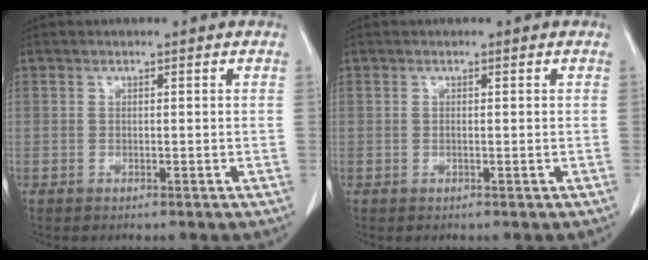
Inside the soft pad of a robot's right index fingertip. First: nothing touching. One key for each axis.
{"total": 0.0}